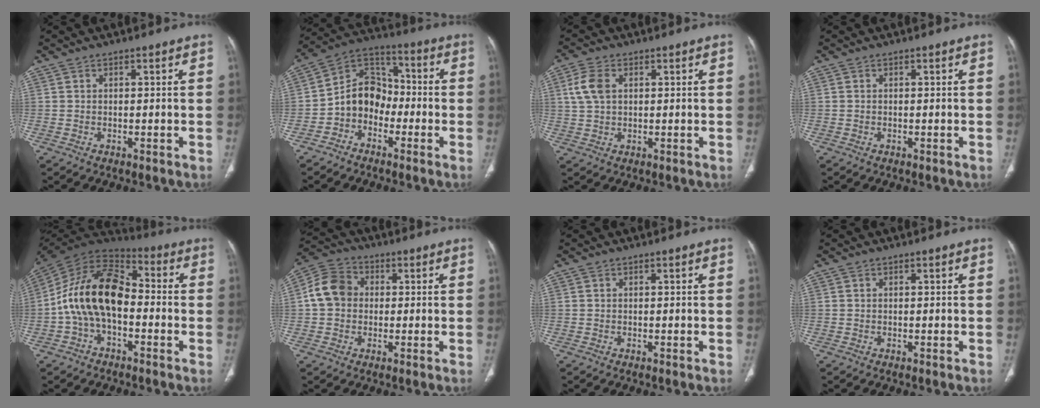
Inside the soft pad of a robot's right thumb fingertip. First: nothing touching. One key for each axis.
{"total": 10.2, "fx": -3.0, "fy": 8.1, "fz": 5.4, "tx": -0.065, "ty": 0.052, "tz": -0.070}
{"total": 5.4, "fx": 1.4, "fy": 3.4, "fz": 4.0, "tx": -0.091, "ty": 0.008, "tz": 0.029}
{"total": 0.0}
{"total": 17.2, "fx": -2.1, "fy": 10.4, "fz": 13.6, "tx": -0.237, "ty": 0.051, "tz": -0.046}
{"total": 8.2, "fx": 0.4, "fy": 6.9, "fz": 4.4, "tx": -0.072, "ty": 0.022, "tz": -0.004}
{"total": 0.0}
{"total": 0.0}